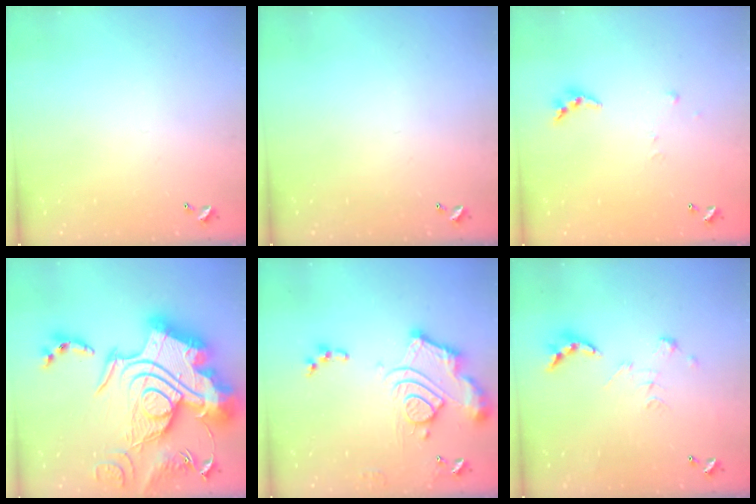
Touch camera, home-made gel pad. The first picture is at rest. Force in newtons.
{"total": 0.0}
{"total": 4.7, "press": 4.7, "slide": 0.3}
{"total": 0.7, "press": 0.7, "slide": 0.1}
{"total": 16.2, "press": 16.1, "slide": 1.9}
{"total": 2.7, "press": 2.2, "slide": 1.5}